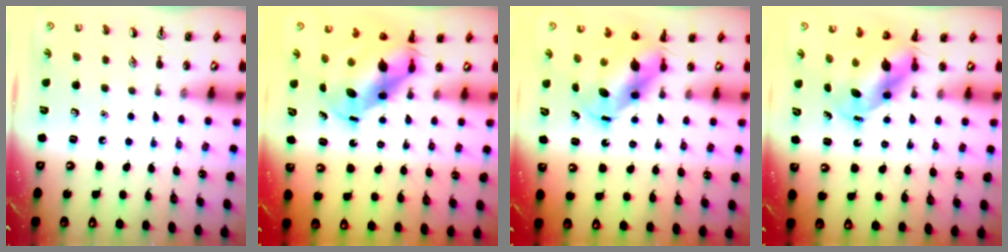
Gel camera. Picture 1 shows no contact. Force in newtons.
{"total": 7.8, "press": 7.6, "slide": 2.1}
{"total": 6.3, "press": 6.1, "slide": 1.6}
{"total": 5.7, "press": 5.6, "slide": 1.2}